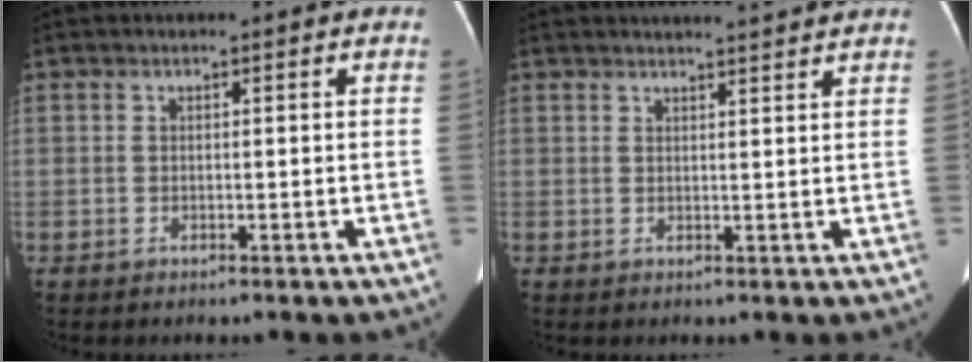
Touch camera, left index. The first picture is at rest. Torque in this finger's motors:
{"motor_torque": [0.73, -1.21, 0.02, 0.04]}